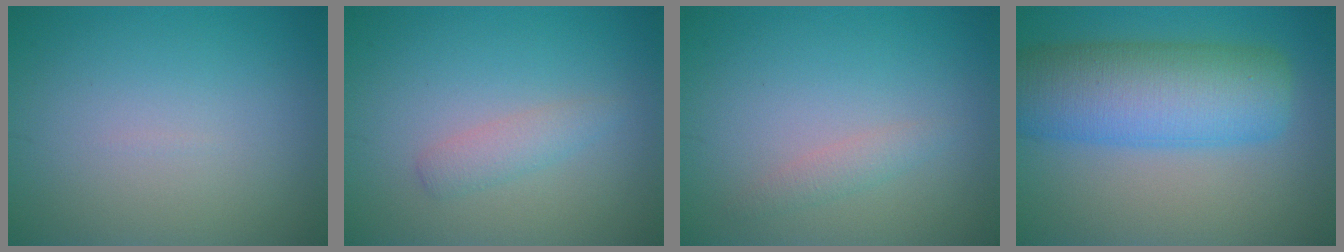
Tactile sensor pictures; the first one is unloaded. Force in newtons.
{"total": 1.7, "press": 1.7, "slide": 0.1}
{"total": 1.2, "press": 1.2, "slide": 0.0}
{"total": 9.5, "press": 9.5, "slide": 0.2}